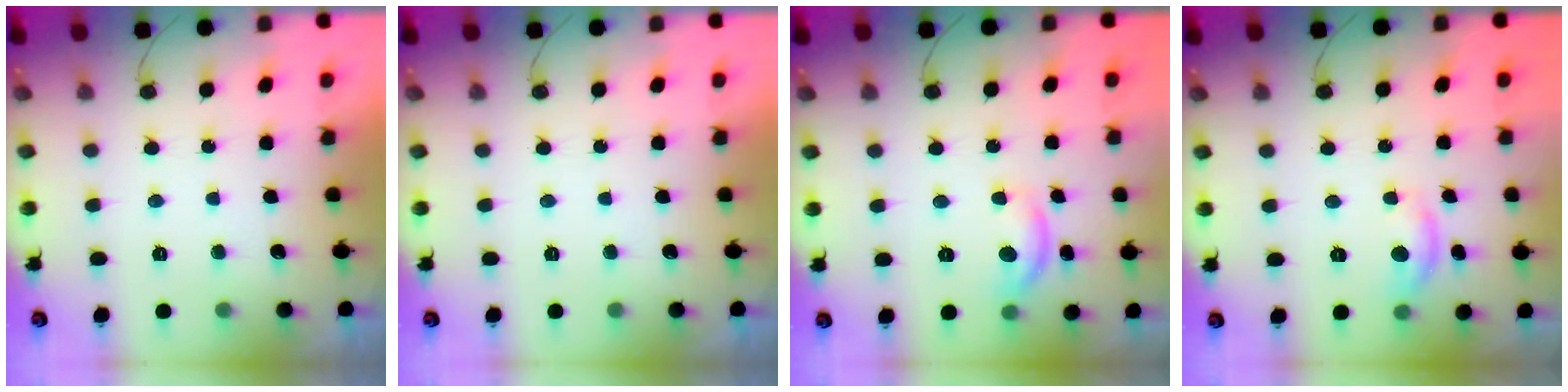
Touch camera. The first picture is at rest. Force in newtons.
{"total": 0.0}
{"total": 8.5, "press": 8.4, "slide": 0.6}
{"total": 6.2, "press": 6.2, "slide": 0.3}